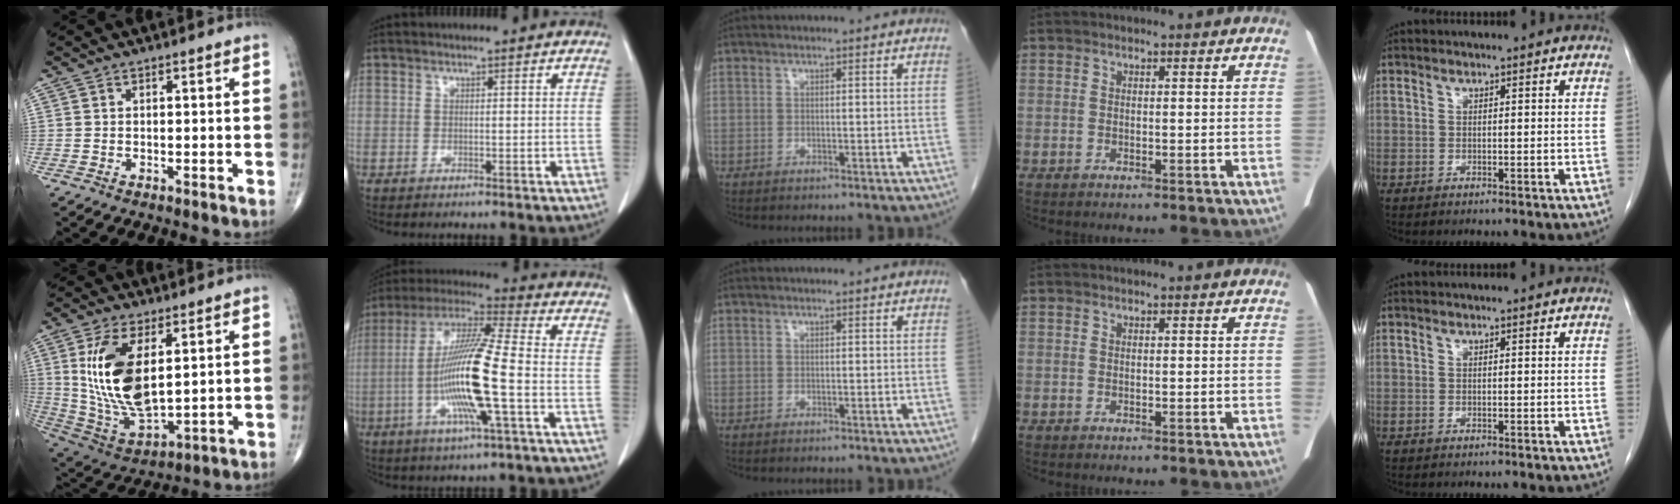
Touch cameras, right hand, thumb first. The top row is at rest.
{"thumb": {"total": 16.9, "force": [4.1, 7.9, 14.4], "torque": [-0.275, -0.023, 0.095]}, "index": {"total": 15.8, "force": [-3.3, 0.4, 15.5], "torque": [-0.310, -0.007, -0.072]}}